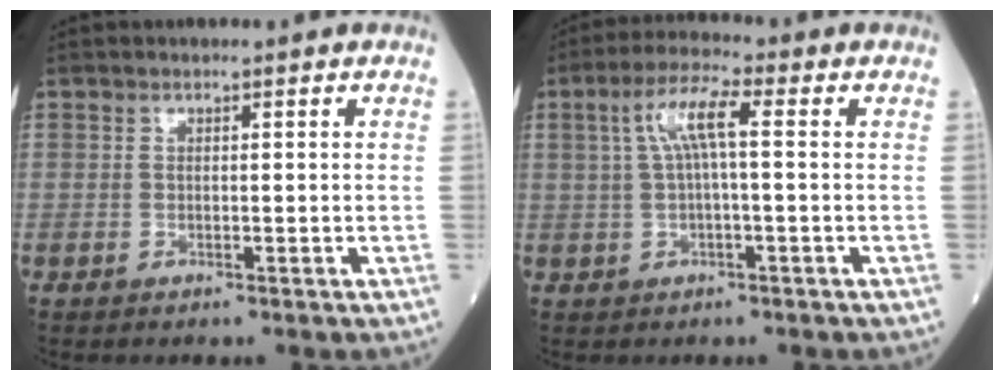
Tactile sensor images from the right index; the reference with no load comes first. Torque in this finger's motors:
{"motor_torque": [0.24, 0.08, 0.16, 0.08]}